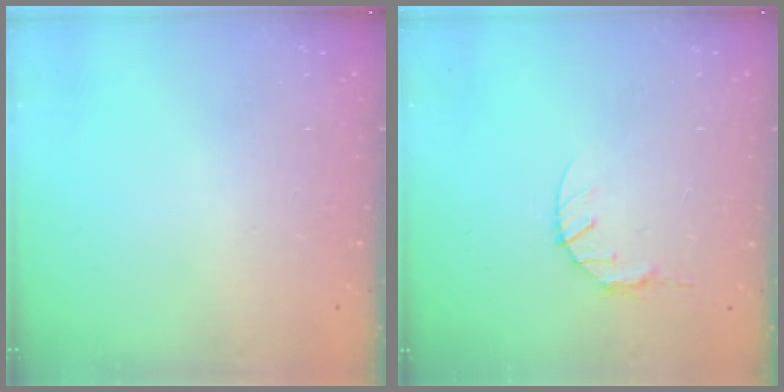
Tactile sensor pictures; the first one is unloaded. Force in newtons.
{"total": 4.6, "press": 4.6, "slide": 0.6}